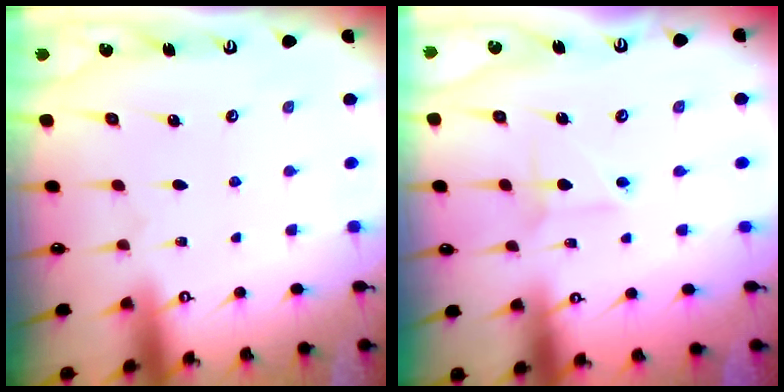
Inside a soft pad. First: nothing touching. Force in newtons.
{"total": 1.8, "press": 1.8, "slide": 0.2}